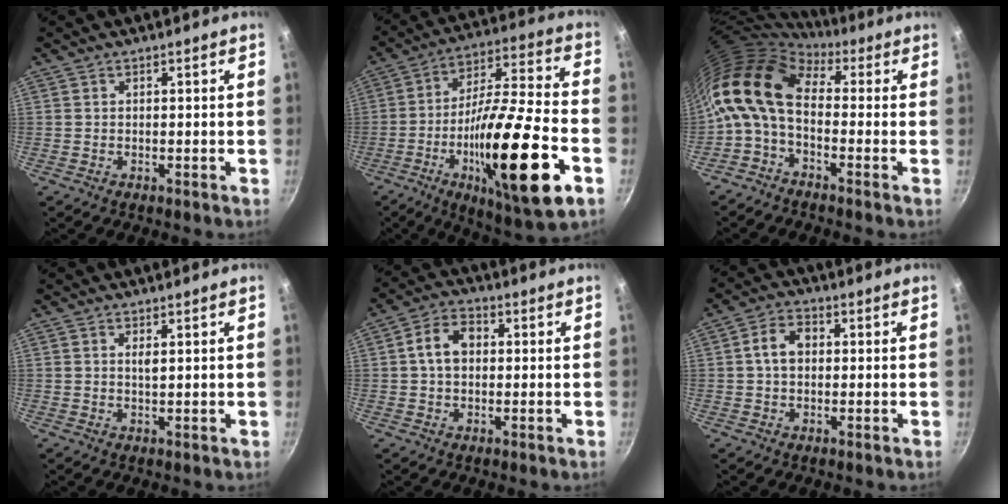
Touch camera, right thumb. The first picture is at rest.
{"total": 26.5, "force": [-9.0, 6.5, 24.1], "torque": [-0.385, 0.029, -0.146]}
{"total": 12.5, "force": [0.7, 7.6, 9.9], "torque": [-0.188, 0.024, -0.007]}
{"total": 1.3, "force": [0.6, 0.3, 1.2], "torque": [-0.020, -0.002, 0.010]}
{"total": 6.1, "force": [0.5, 4.4, 4.2], "torque": [-0.059, 0.016, 0.001]}
{"total": 5.4, "force": [0.5, 3.9, 3.7], "torque": [-0.053, 0.014, 0.000]}